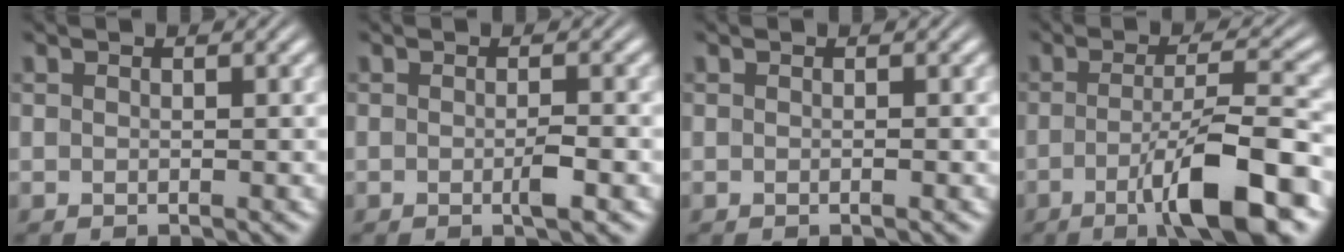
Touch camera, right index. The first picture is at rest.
{"total": 1.3, "force": [-0.6, 0.2, 1.1], "torque": [-0.012, 0.003, -0.015]}
{"total": 0.0}
{"total": 7.8, "force": [-3.6, 1.3, 6.8], "torque": [-0.100, -0.005, -0.053]}